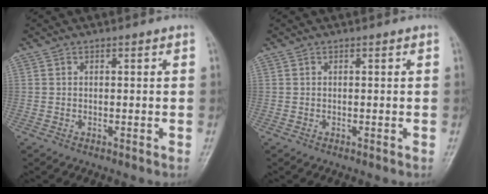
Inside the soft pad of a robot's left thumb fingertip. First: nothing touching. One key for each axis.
{"total": 0.0}